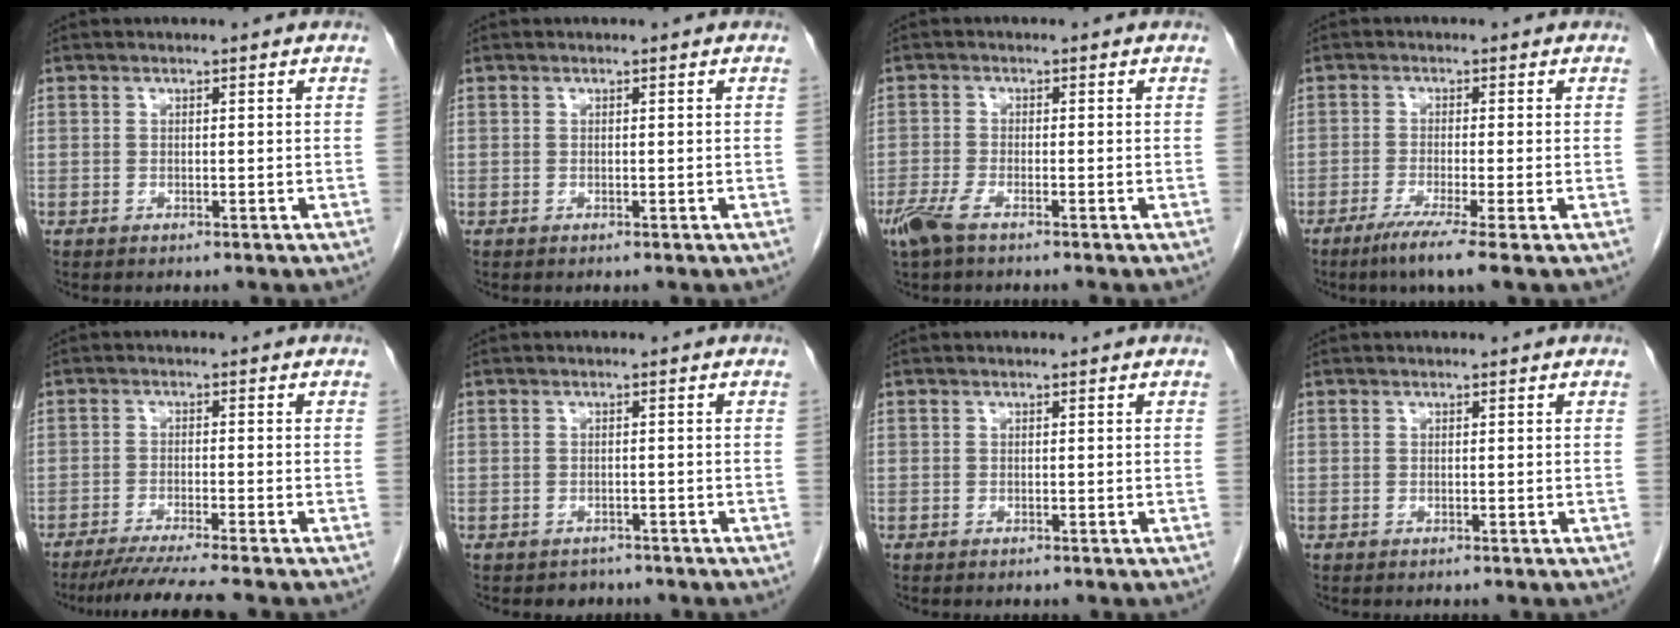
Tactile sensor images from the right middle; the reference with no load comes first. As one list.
[{"total": 0.0}, {"total": 3.6, "force": [-2.6, 0.6, 2.5], "torque": [-0.057, -0.007, -0.055]}, {"total": 5.7, "force": [-3.6, -1.0, 4.3], "torque": [-0.073, -0.018, -0.066]}, {"total": 8.3, "force": [-7.1, -1.5, 4.1], "torque": [-0.047, -0.027, -0.112]}, {"total": 2.1, "force": [-1.6, 1.3, 0.0], "torque": [-0.009, 0.003, -0.025]}, {"total": 0.0}, {"total": 0.0}]